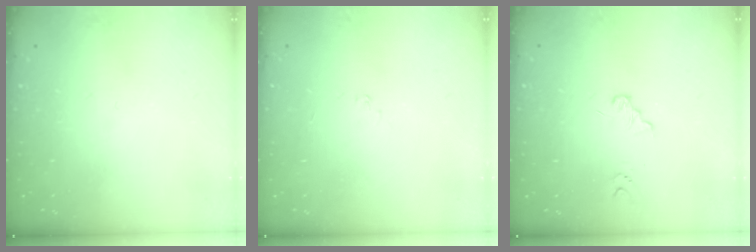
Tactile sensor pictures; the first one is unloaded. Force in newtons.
{"total": 0.9, "press": 0.9, "slide": 0.1}
{"total": 4.4, "press": 4.3, "slide": 1.1}